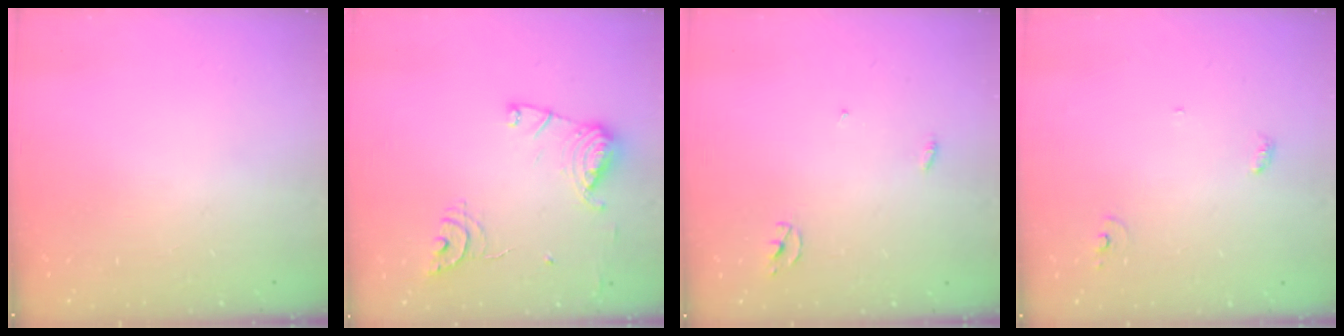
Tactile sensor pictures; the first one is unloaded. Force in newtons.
{"total": 13.7, "press": 13.6, "slide": 1.5}
{"total": 2.3, "press": 2.3, "slide": 0.2}
{"total": 3.4, "press": 3.4, "slide": 0.2}